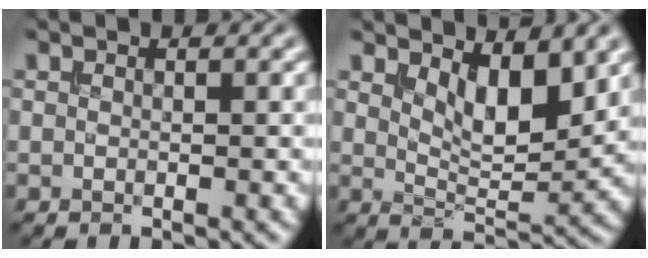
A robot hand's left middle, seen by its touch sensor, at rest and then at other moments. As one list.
[{"total": 4.7, "force": [2.3, 2.0, 3.6], "torque": [-0.066, -0.012, 0.036]}]